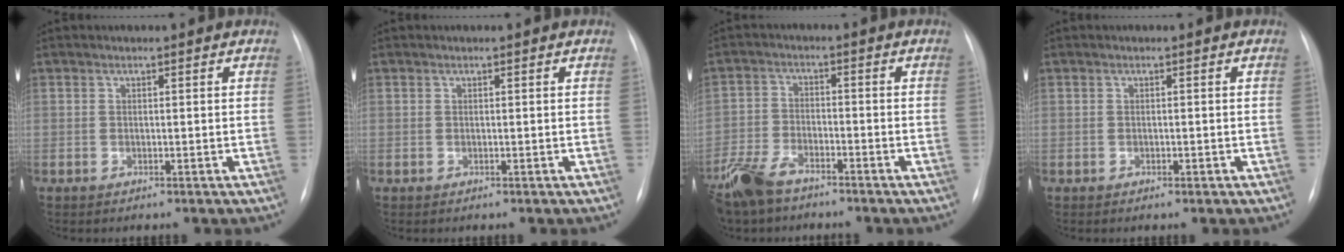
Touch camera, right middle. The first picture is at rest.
{"total": 0.0}
{"total": 8.0, "force": [-6.3, 3.0, 3.8], "torque": [-0.090, -0.016, -0.123]}
{"total": 0.5, "force": [-0.3, 0.1, 0.4], "torque": [-0.011, -0.002, -0.002]}